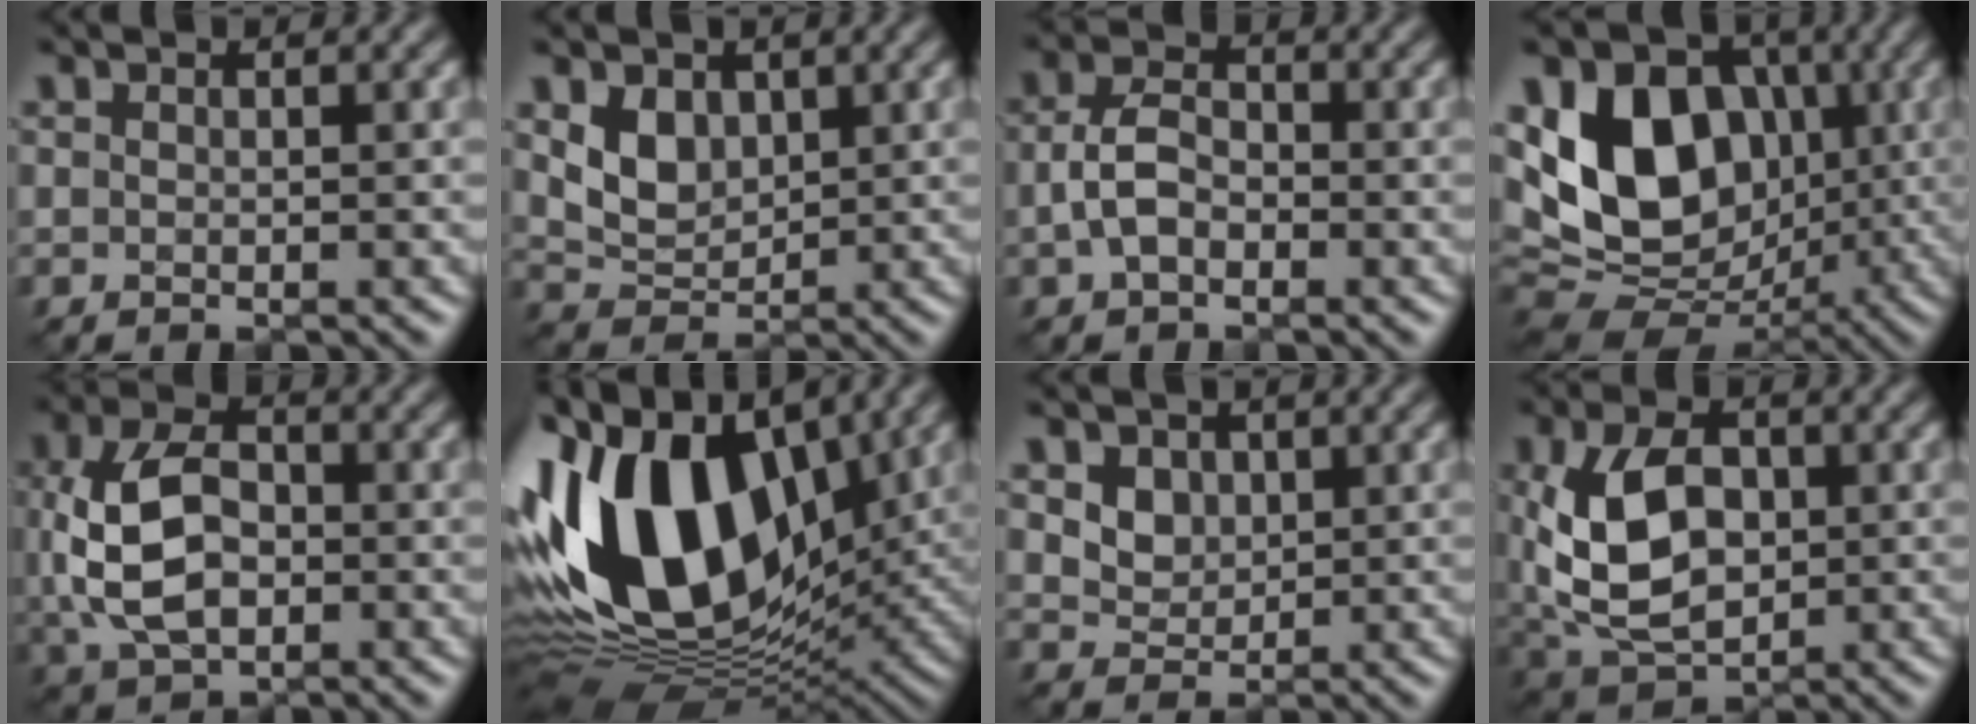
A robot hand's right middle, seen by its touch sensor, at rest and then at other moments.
{"total": 3.4, "force": [0.9, 2.6, 2.0], "torque": [-0.045, -0.009, 0.017]}
{"total": 3.2, "force": [-1.0, 2.0, 2.3], "torque": [-0.054, 0.000, -0.026]}
{"total": 11.8, "force": [0.9, 8.8, 7.8], "torque": [-0.146, 0.000, 0.000]}
{"total": 7.5, "force": [-0.4, 5.0, 5.6], "torque": [-0.123, 0.002, -0.011]}
{"total": 16.6, "force": [2.6, 10.0, 13.0], "torque": [-0.277, 0.019, 0.026]}
{"total": 4.1, "force": [1.6, 3.2, 2.0], "torque": [-0.058, -0.005, 0.037]}
{"total": 9.4, "force": [0.0, 6.1, 7.1], "torque": [-0.159, -0.002, -0.001]}